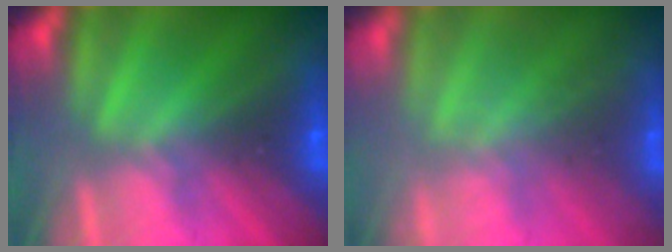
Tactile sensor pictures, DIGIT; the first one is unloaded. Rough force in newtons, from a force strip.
{"total": 1.7}